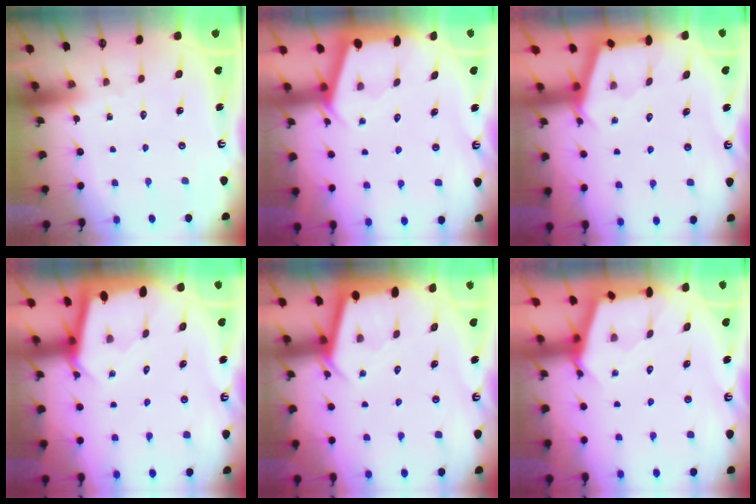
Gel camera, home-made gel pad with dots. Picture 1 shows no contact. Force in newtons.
{"total": 2.2, "press": 2.2, "slide": 0.3}
{"total": 2.6, "press": 2.6, "slide": 0.3}
{"total": 2.3, "press": 2.3, "slide": 0.2}
{"total": 2.9, "press": 2.8, "slide": 0.3}
{"total": 2.6, "press": 2.6, "slide": 0.3}